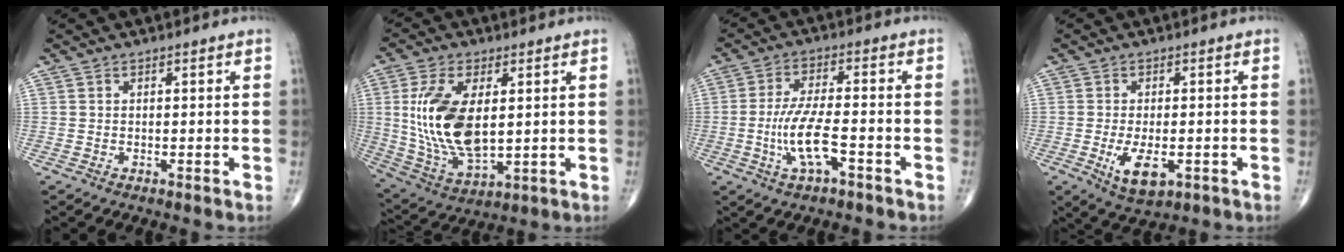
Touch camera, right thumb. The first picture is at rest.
{"total": 16.1, "force": [2.1, 8.1, 13.8], "torque": [-0.272, -0.019, 0.054]}
{"total": 8.9, "force": [-2.9, 2.9, 7.9], "torque": [-0.165, 0.019, -0.054]}
{"total": 6.8, "force": [-2.0, 3.3, 5.6], "torque": [-0.097, -0.011, -0.026]}